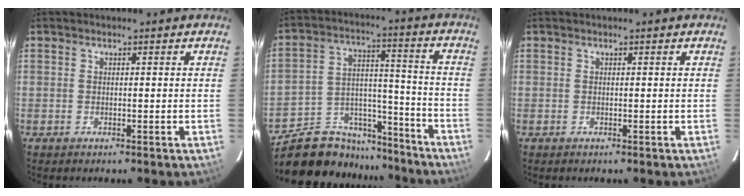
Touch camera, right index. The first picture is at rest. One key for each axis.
{"total": 19.3, "fx": -16.2, "fy": 8.7, "fz": 5.8, "tx": -0.125, "ty": 0.050, "tz": -0.238}
{"total": 0.0}